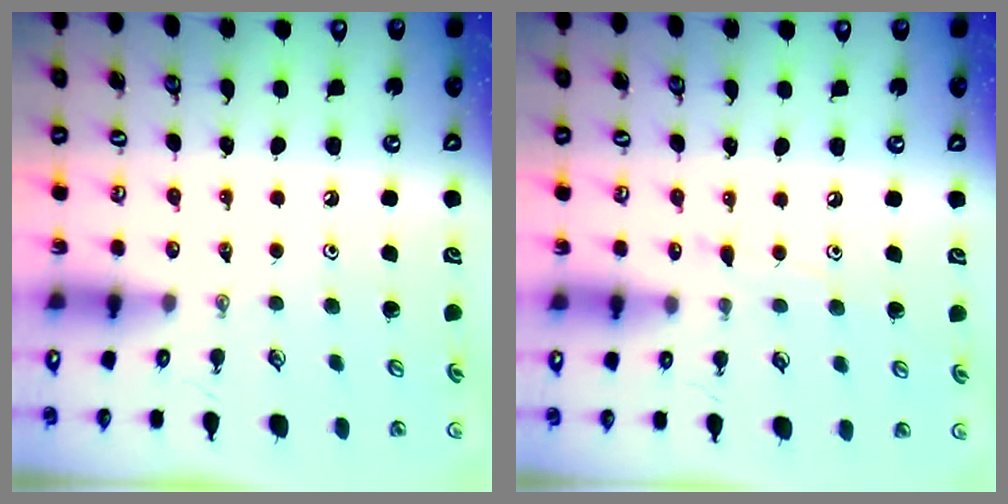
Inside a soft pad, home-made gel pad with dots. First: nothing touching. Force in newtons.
{"total": 5.0, "press": 5.0, "slide": 0.3}